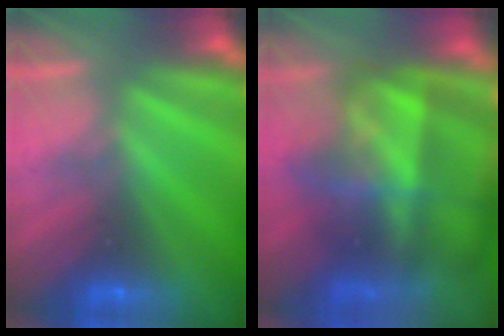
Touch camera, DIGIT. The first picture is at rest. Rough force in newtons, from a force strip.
{"total": 9.4}